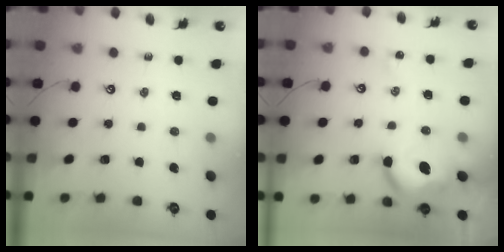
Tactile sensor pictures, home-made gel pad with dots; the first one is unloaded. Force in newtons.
{"total": 12.3, "press": 12.3, "slide": 1.2}